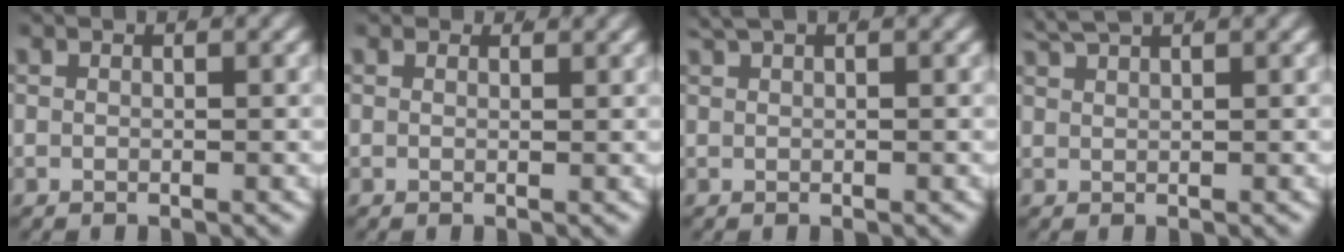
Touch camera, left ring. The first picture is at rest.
{"total": 0.7, "force": [0.6, 0.1, 0.1], "torque": [0.001, -0.005, 0.012]}
{"total": 1.3, "force": [1.1, -0.3, 0.6], "torque": [-0.010, 0.004, 0.021]}
{"total": 2.4, "force": [2.2, -0.3, 0.8], "torque": [-0.012, 0.004, 0.044]}